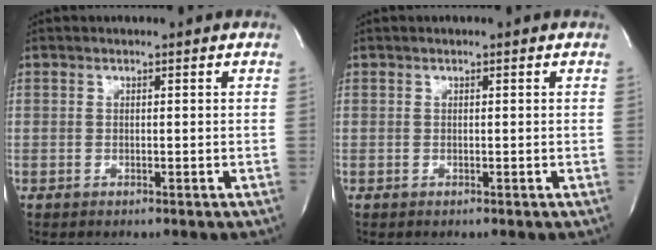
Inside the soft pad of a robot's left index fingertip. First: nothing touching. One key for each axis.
{"total": 0.0}